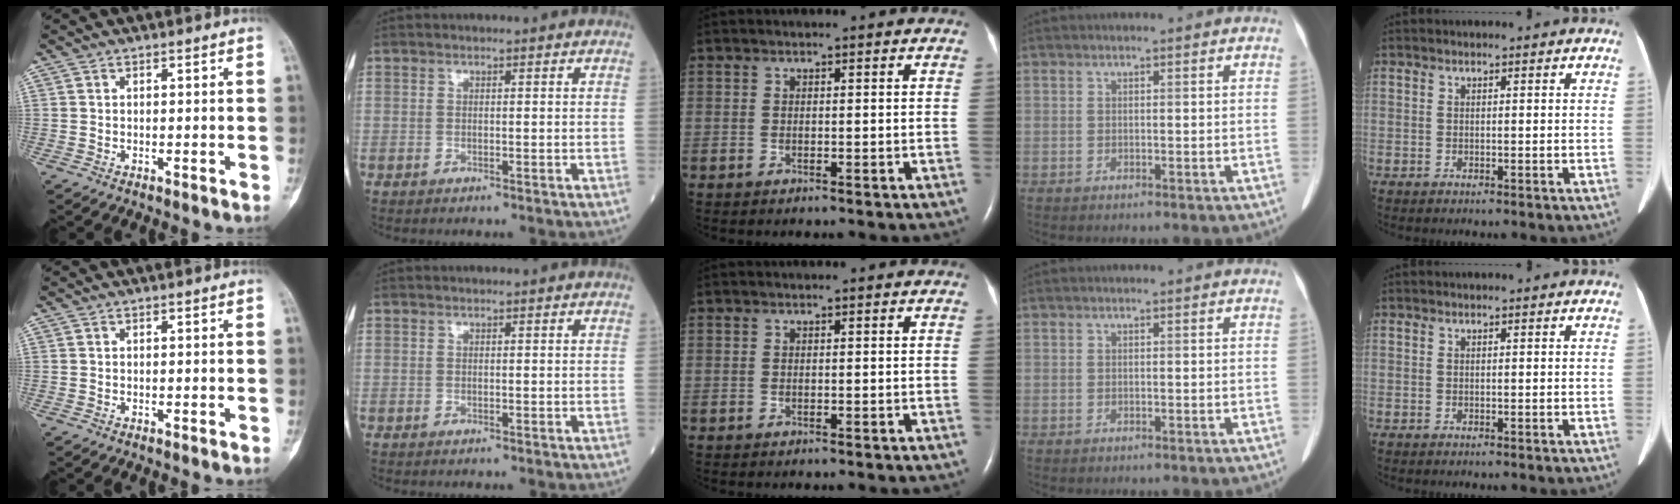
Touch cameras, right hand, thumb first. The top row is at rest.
{}